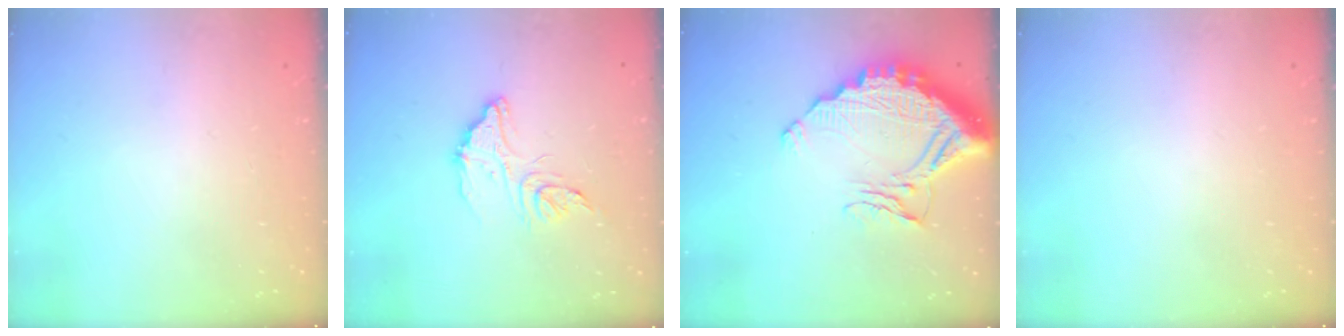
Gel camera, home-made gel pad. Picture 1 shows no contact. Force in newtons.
{"total": 13.1, "press": 13.1, "slide": 0.5}
{"total": 16.3, "press": 16.3, "slide": 1.0}
{"total": 0.0}